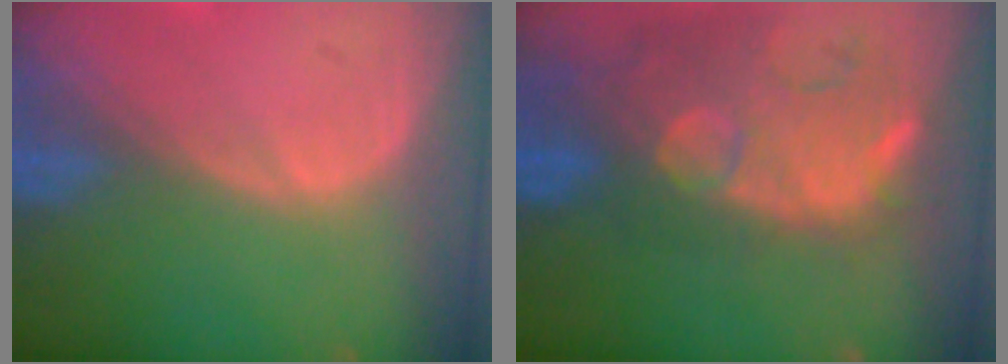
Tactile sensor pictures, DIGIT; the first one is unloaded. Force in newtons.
{"total": 12.5, "press": 11.2, "slide": 5.4}